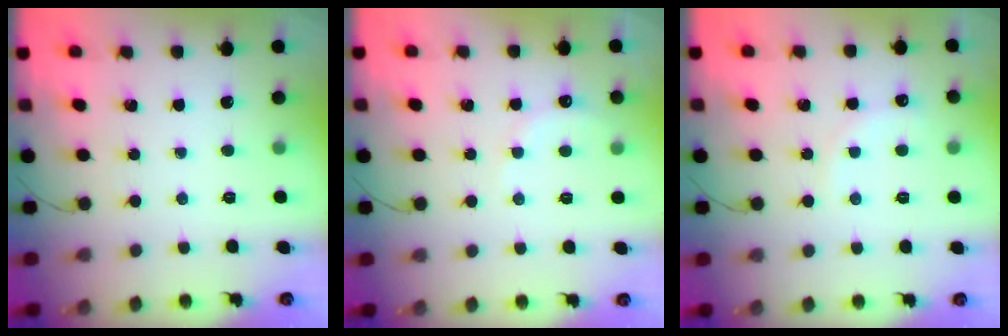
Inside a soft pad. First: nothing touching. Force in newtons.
{"total": 6.4, "press": 6.2, "slide": 1.3}
{"total": 6.7, "press": 6.5, "slide": 1.8}